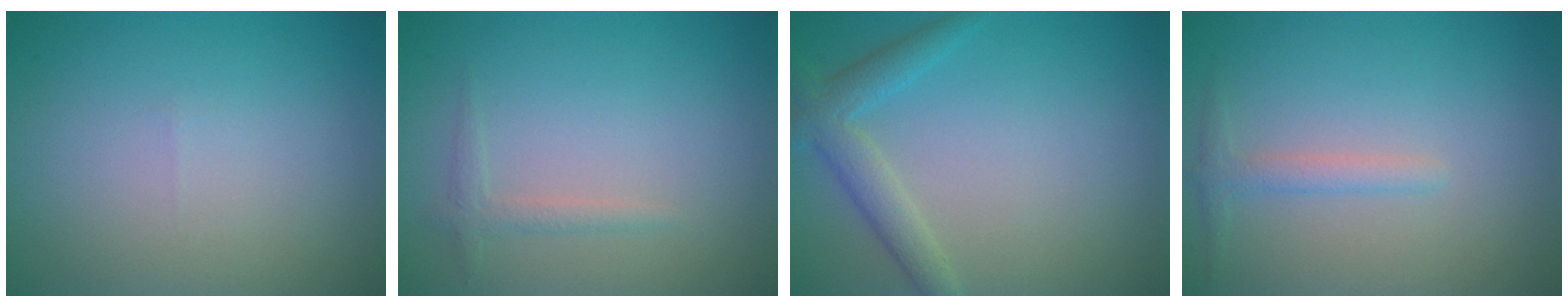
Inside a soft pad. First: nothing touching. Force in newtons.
{"total": 1.2, "press": 1.2, "slide": 0.0}
{"total": 3.0, "press": 3.0, "slide": 0.1}
{"total": 1.5, "press": 1.5, "slide": 0.0}